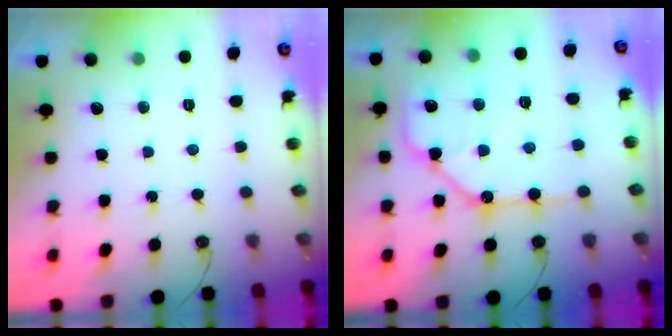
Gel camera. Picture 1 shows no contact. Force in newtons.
{"total": 15.0, "press": 14.9, "slide": 1.7}